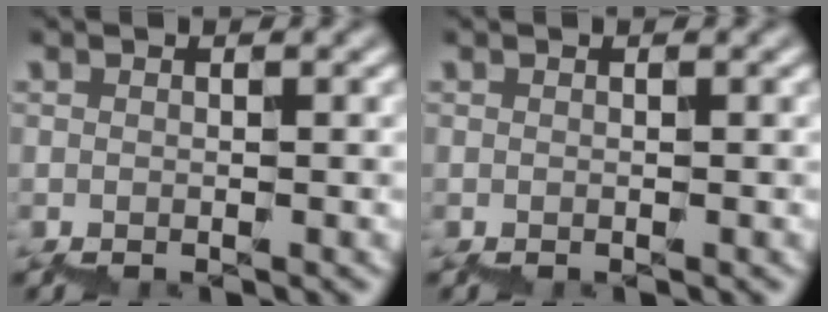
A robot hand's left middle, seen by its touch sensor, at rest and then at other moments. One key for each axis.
{"total": 0.0}